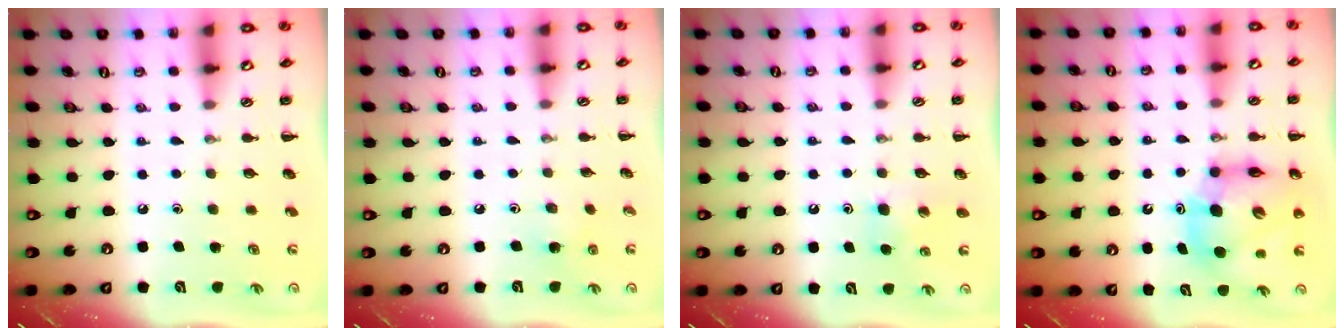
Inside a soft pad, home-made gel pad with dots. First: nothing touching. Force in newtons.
{"total": 4.0, "press": 3.8, "slide": 1.2}
{"total": 4.7, "press": 4.5, "slide": 1.2}
{"total": 12.5, "press": 12.0, "slide": 3.5}